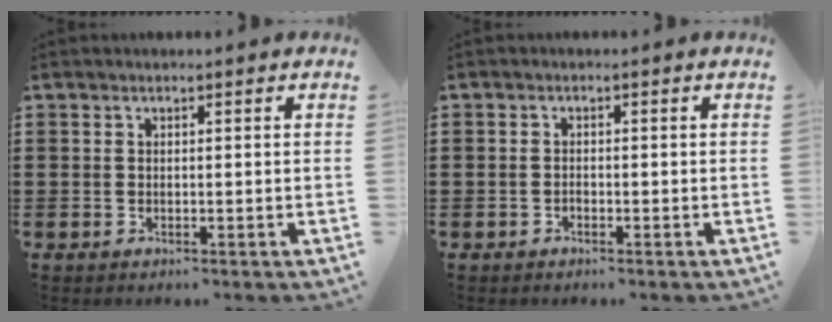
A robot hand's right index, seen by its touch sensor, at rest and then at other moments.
{"total": 0.5, "force": [-0.5, 0.3, 0.0], "torque": [0.001, 0.000, -0.008]}